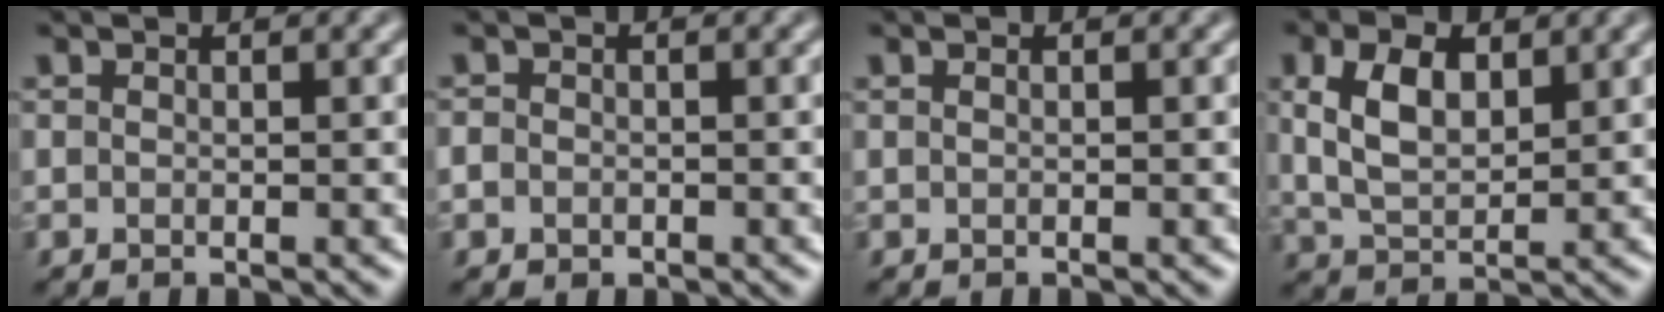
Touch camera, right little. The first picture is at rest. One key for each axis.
{"total": 1.2, "fx": -0.5, "fy": 1.0, "fz": 0.4, "tx": -0.003, "ty": -0.003, "tz": -0.010}
{"total": 0.0}
{"total": 5.0, "fx": 1.6, "fy": 2.8, "fz": 3.8, "tx": -0.087, "ty": 0.002, "tz": 0.031}